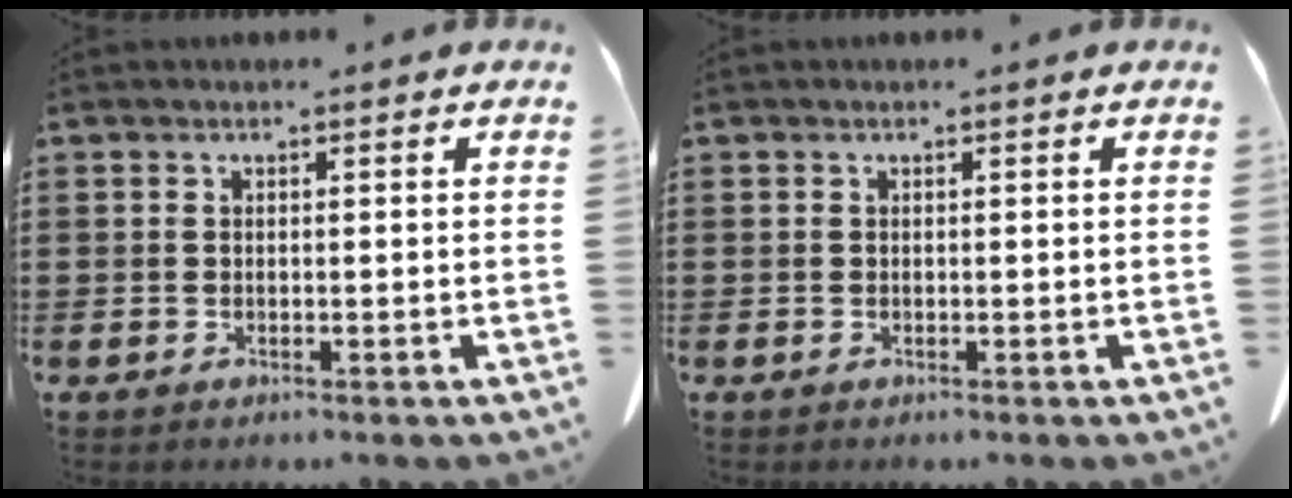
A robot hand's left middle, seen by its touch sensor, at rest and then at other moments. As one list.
[{"total": 0.0}]